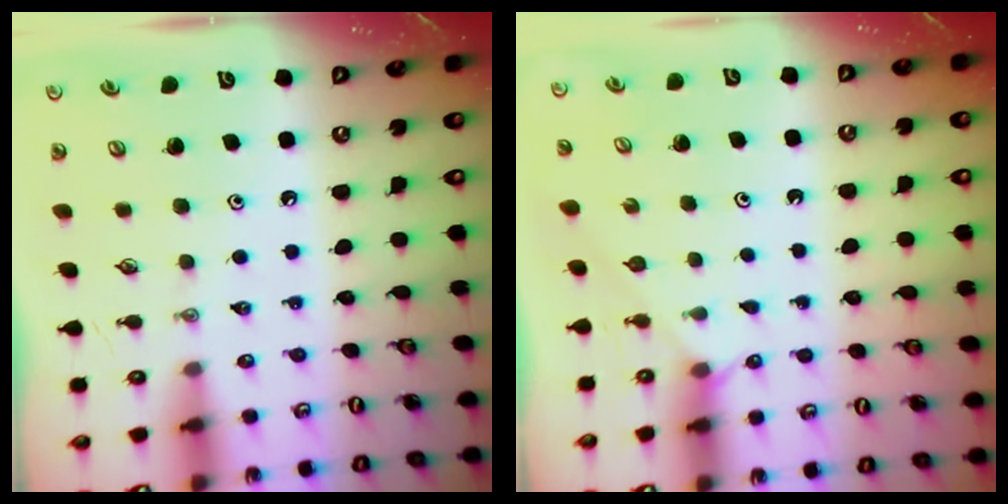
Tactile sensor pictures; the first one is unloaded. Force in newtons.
{"total": 1.8, "press": 1.7, "slide": 0.4}